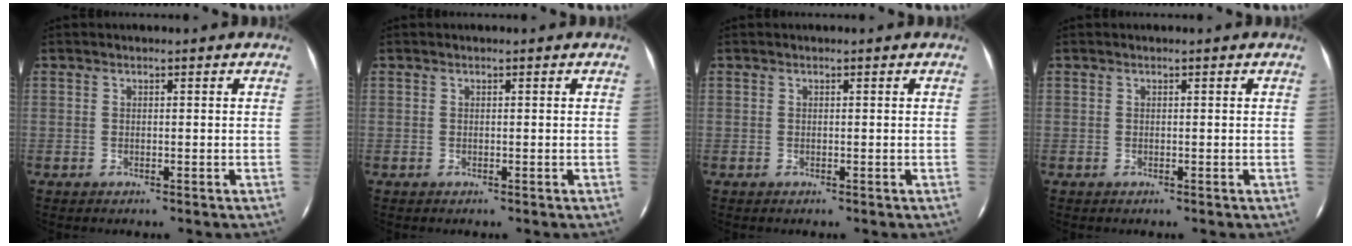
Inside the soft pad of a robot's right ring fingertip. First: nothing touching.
{"total": 0.0}
{"total": 0.0}
{"total": 0.0}